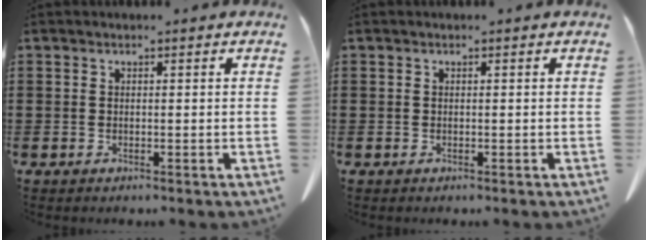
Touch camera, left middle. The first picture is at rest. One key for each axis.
{"total": 0.0}